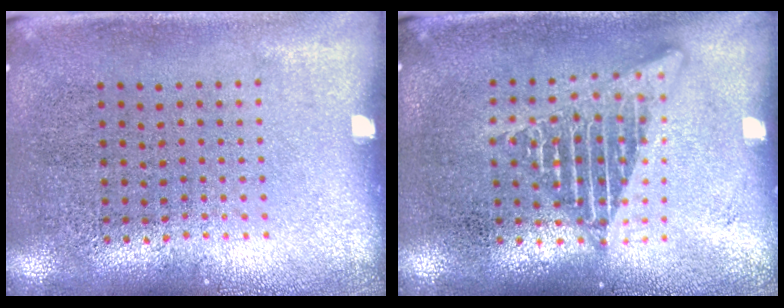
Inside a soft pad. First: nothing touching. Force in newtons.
{"total": 2.0, "press": 2.0, "slide": 0.2}